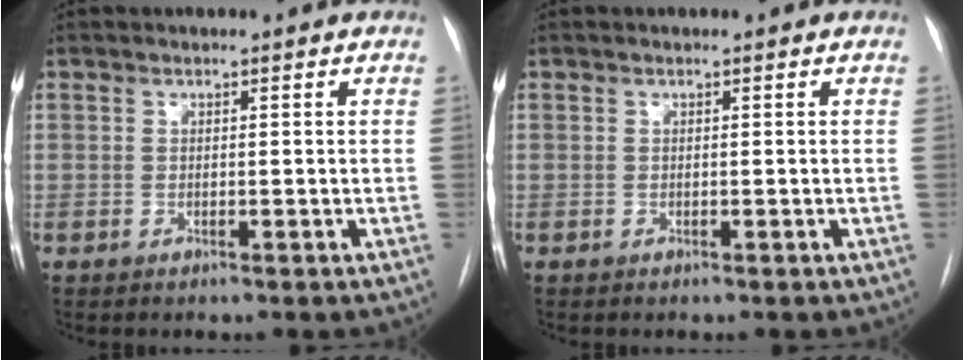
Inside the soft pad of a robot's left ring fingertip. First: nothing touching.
{"total": 0.0}